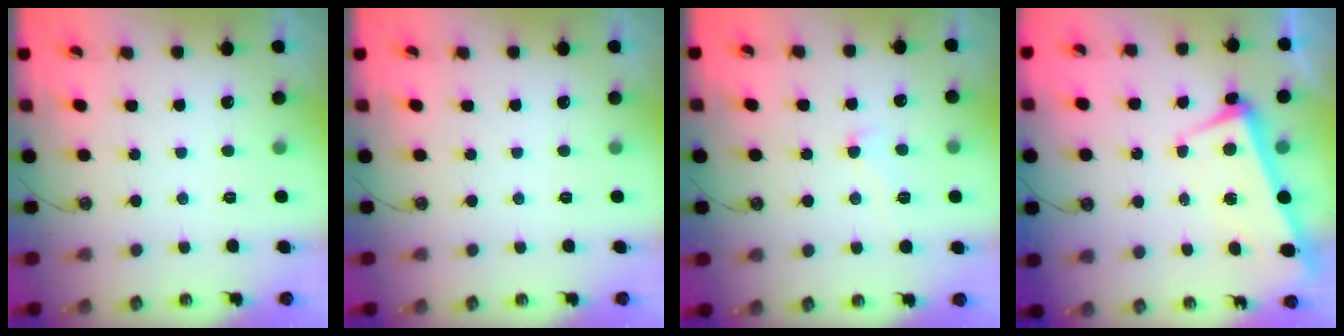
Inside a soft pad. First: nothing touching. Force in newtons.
{"total": 0.0}
{"total": 2.2, "press": 2.1, "slide": 0.6}
{"total": 2.2, "press": 2.1, "slide": 0.9}